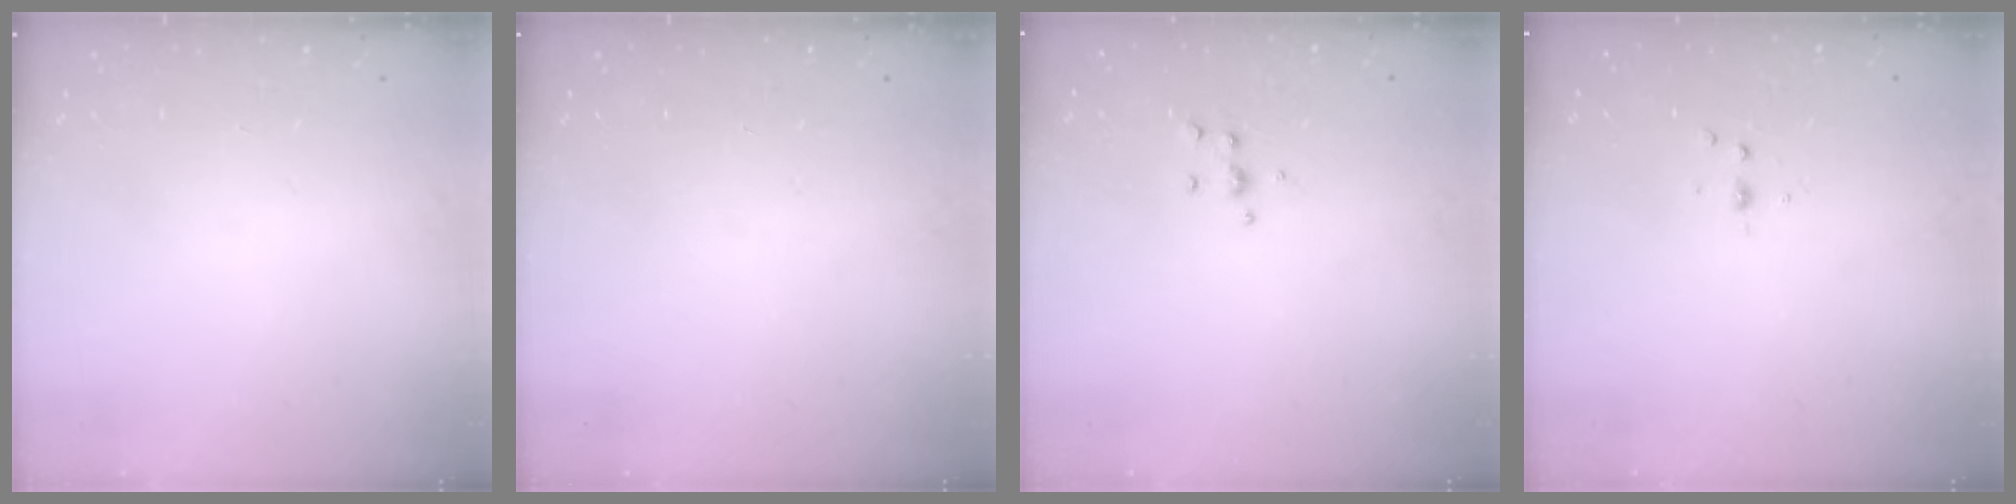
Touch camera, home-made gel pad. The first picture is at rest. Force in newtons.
{"total": 0.0}
{"total": 4.6, "press": 4.5, "slide": 0.7}
{"total": 2.8, "press": 2.8, "slide": 0.4}